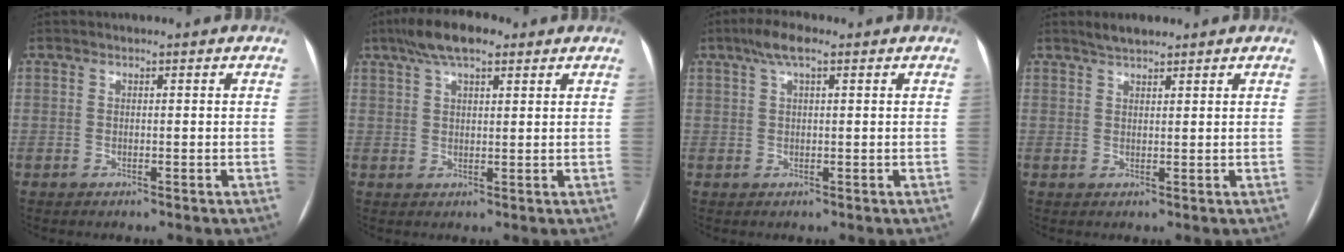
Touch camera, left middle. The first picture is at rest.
{"total": 7.7, "force": [5.1, 2.4, 5.3], "torque": [-0.103, 0.024, 0.086]}
{"total": 4.1, "force": [2.4, 0.9, 3.2], "torque": [-0.068, 0.020, 0.043]}
{"total": 2.8, "force": [2.4, 0.6, 1.3], "torque": [-0.029, 0.010, 0.043]}